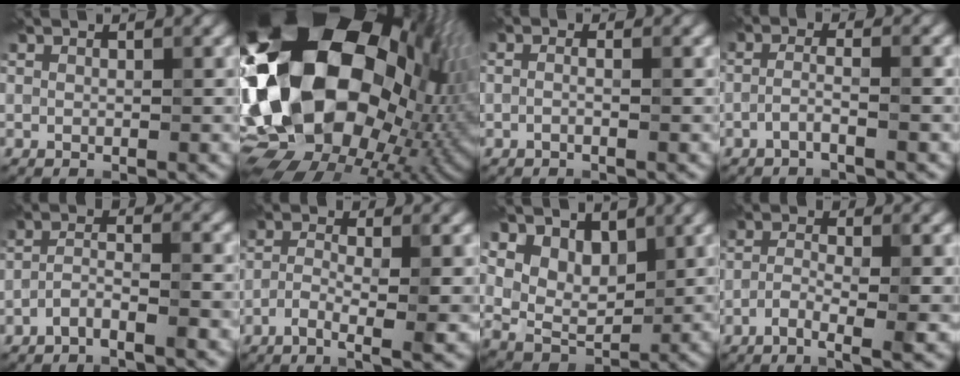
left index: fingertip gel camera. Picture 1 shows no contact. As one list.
[{"total": 22.6, "force": [3.0, 15.1, 16.5], "torque": [-0.332, -0.008, 0.064]}, {"total": 1.3, "force": [0.0, 0.5, 1.2], "torque": [0.001, -0.004, -0.024]}, {"total": 1.9, "force": [-1.1, 0.0, 1.5], "torque": [-0.034, 0.007, -0.029]}, {"total": 2.7, "force": [-2.0, 0.2, 1.8], "torque": [-0.039, 0.009, -0.045]}, {"total": 5.0, "force": [-1.7, 1.0, 4.6], "torque": [-0.085, -0.001, -0.034]}, {"total": 4.5, "force": [2.3, 3.0, 2.5], "torque": [-0.056, -0.015, 0.048]}, {"total": 4.6, "force": [-2.0, 0.9, 4.0], "torque": [-0.079, -0.002, -0.039]}]